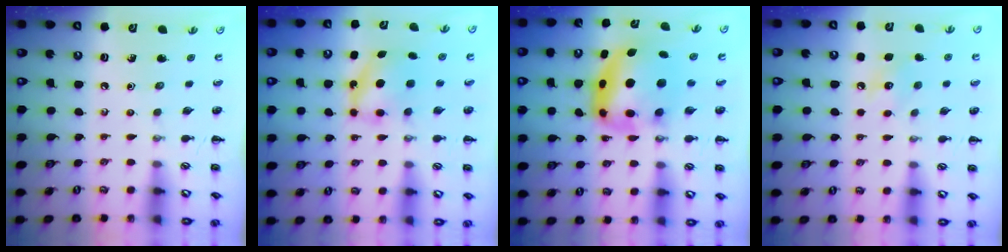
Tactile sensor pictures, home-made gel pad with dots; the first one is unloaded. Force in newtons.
{"total": 5.2, "press": 5.2, "slide": 0.8}
{"total": 8.3, "press": 8.1, "slide": 1.9}
{"total": 7.6, "press": 7.3, "slide": 2.2}